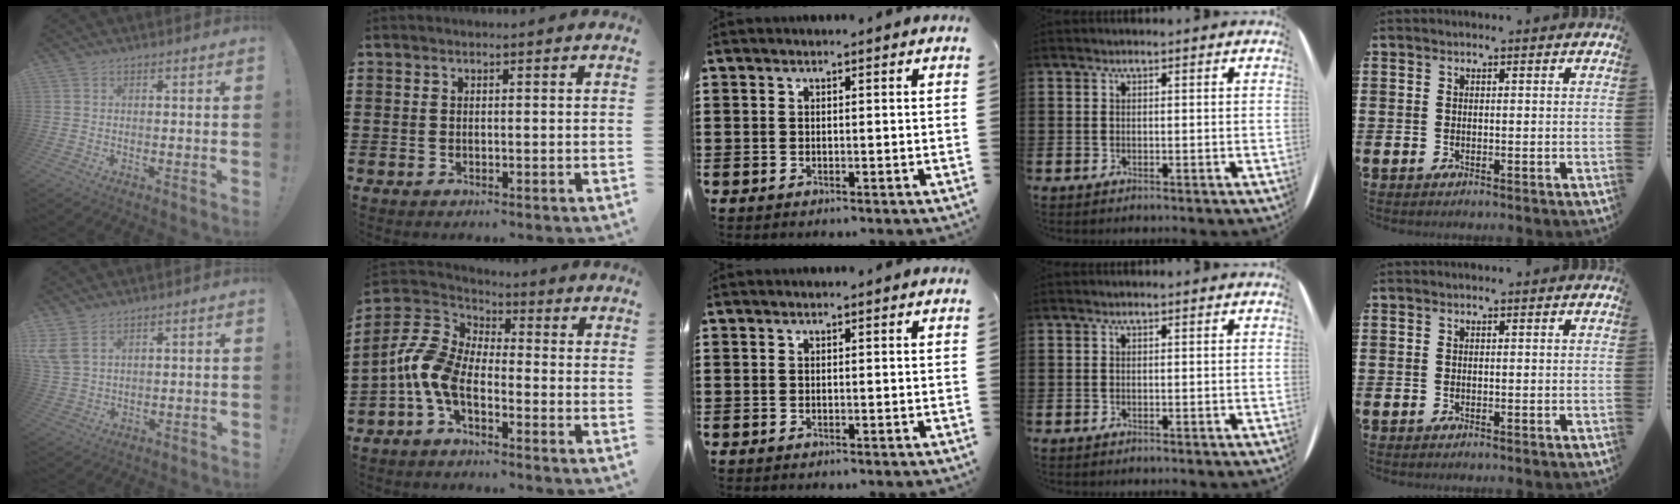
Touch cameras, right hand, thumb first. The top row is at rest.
{"thumb": {"total": 7.0, "force": [4.1, 3.8, 4.2], "torque": [-0.095, -0.014, 0.081]}, "index": {"total": 8.1, "force": [-3.2, 4.2, 6.2], "torque": [-0.179, -0.021, -0.076]}}